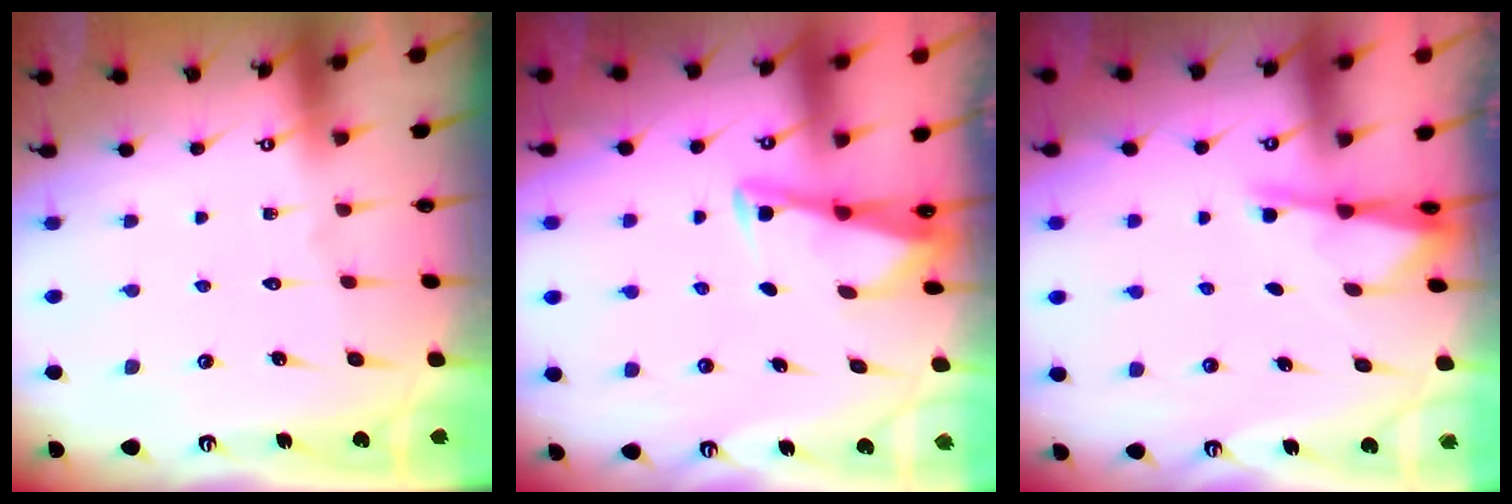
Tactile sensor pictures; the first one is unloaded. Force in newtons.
{"total": 2.8, "press": 2.8, "slide": 0.3}
{"total": 2.4, "press": 2.3, "slide": 0.3}